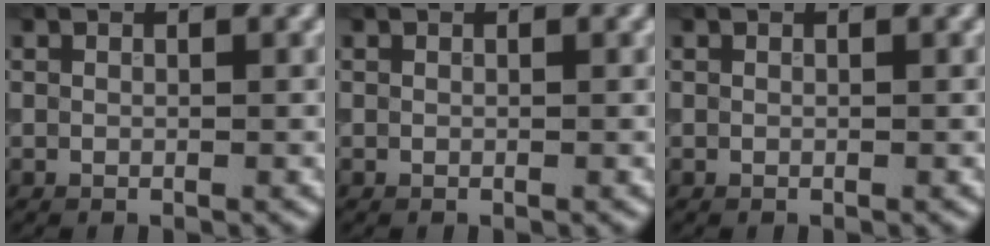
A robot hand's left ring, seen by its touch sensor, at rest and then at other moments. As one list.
[{"total": 0.0}, {"total": 0.0}]